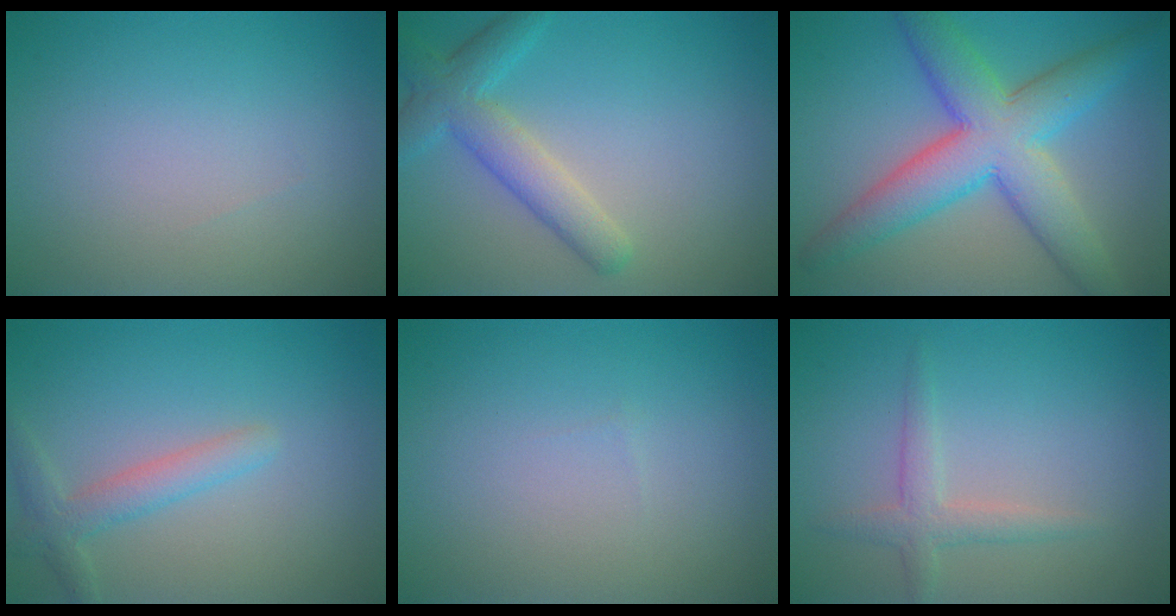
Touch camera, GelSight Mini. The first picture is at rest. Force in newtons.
{"total": 4.1, "press": 4.1, "slide": 0.2}
{"total": 8.6, "press": 8.6, "slide": 0.2}
{"total": 2.6, "press": 2.5, "slide": 0.2}
{"total": 0.0}
{"total": 2.0, "press": 2.0, "slide": 0.1}